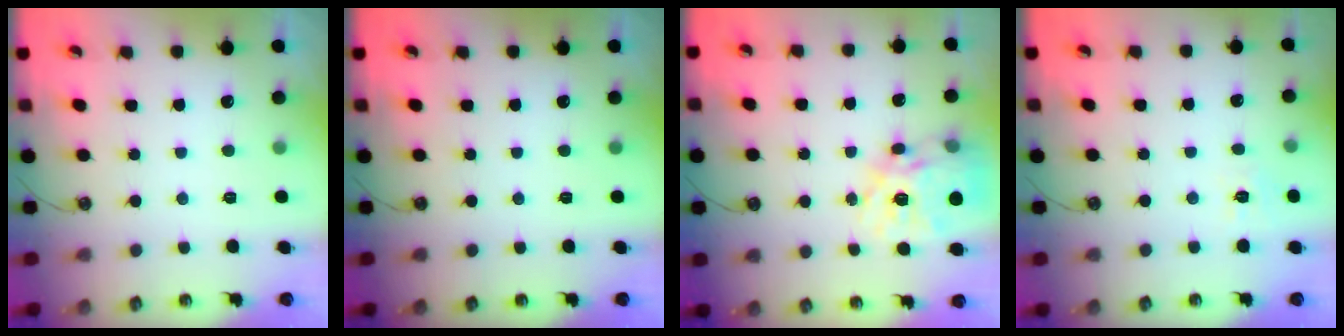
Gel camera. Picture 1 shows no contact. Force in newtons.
{"total": 0.0}
{"total": 20.4, "press": 20.3, "slide": 1.8}
{"total": 6.9, "press": 6.9, "slide": 0.7}